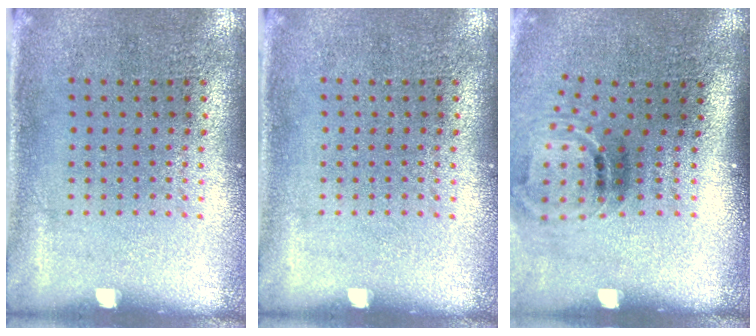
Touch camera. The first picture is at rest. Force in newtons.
{"total": 0.0}
{"total": 1.5, "press": 1.1, "slide": 1.1}